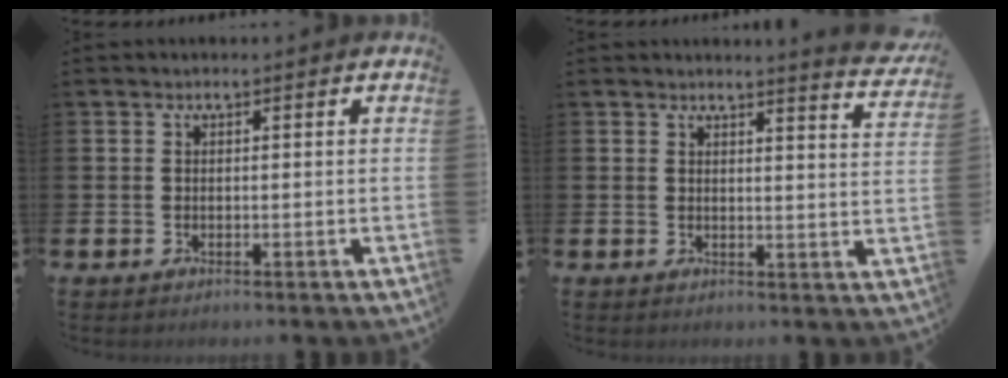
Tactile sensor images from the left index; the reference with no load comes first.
{"total": 3.3, "force": [3.3, -0.3, 0.6], "torque": [-0.001, -0.028, 0.054]}